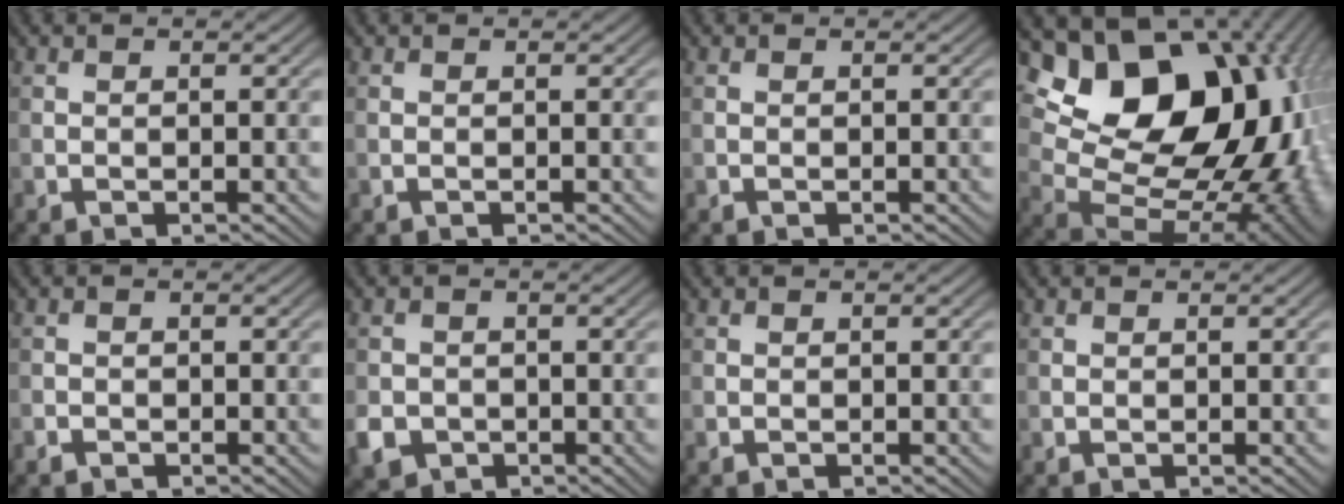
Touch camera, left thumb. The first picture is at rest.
{"total": 0.0}
{"total": 0.0}
{"total": 22.7, "force": [6.1, 15.9, 15.1], "torque": [-0.271, 0.010, 0.144]}
{"total": 1.3, "force": [-0.9, 1.0, 0.3], "torque": [-0.005, -0.002, -0.020]}
{"total": 3.7, "force": [-1.4, 3.1, 1.5], "torque": [-0.036, -0.010, -0.032]}
{"total": 0.5, "force": [-0.2, 0.5, 0.1], "torque": [0.001, -0.005, -0.004]}
{"total": 0.0}